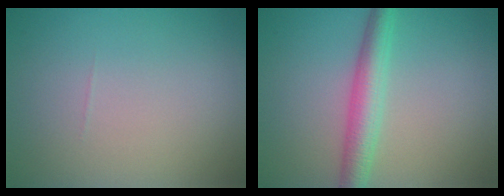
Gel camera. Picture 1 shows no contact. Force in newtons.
{"total": 4.0, "press": 4.0, "slide": 0.0}